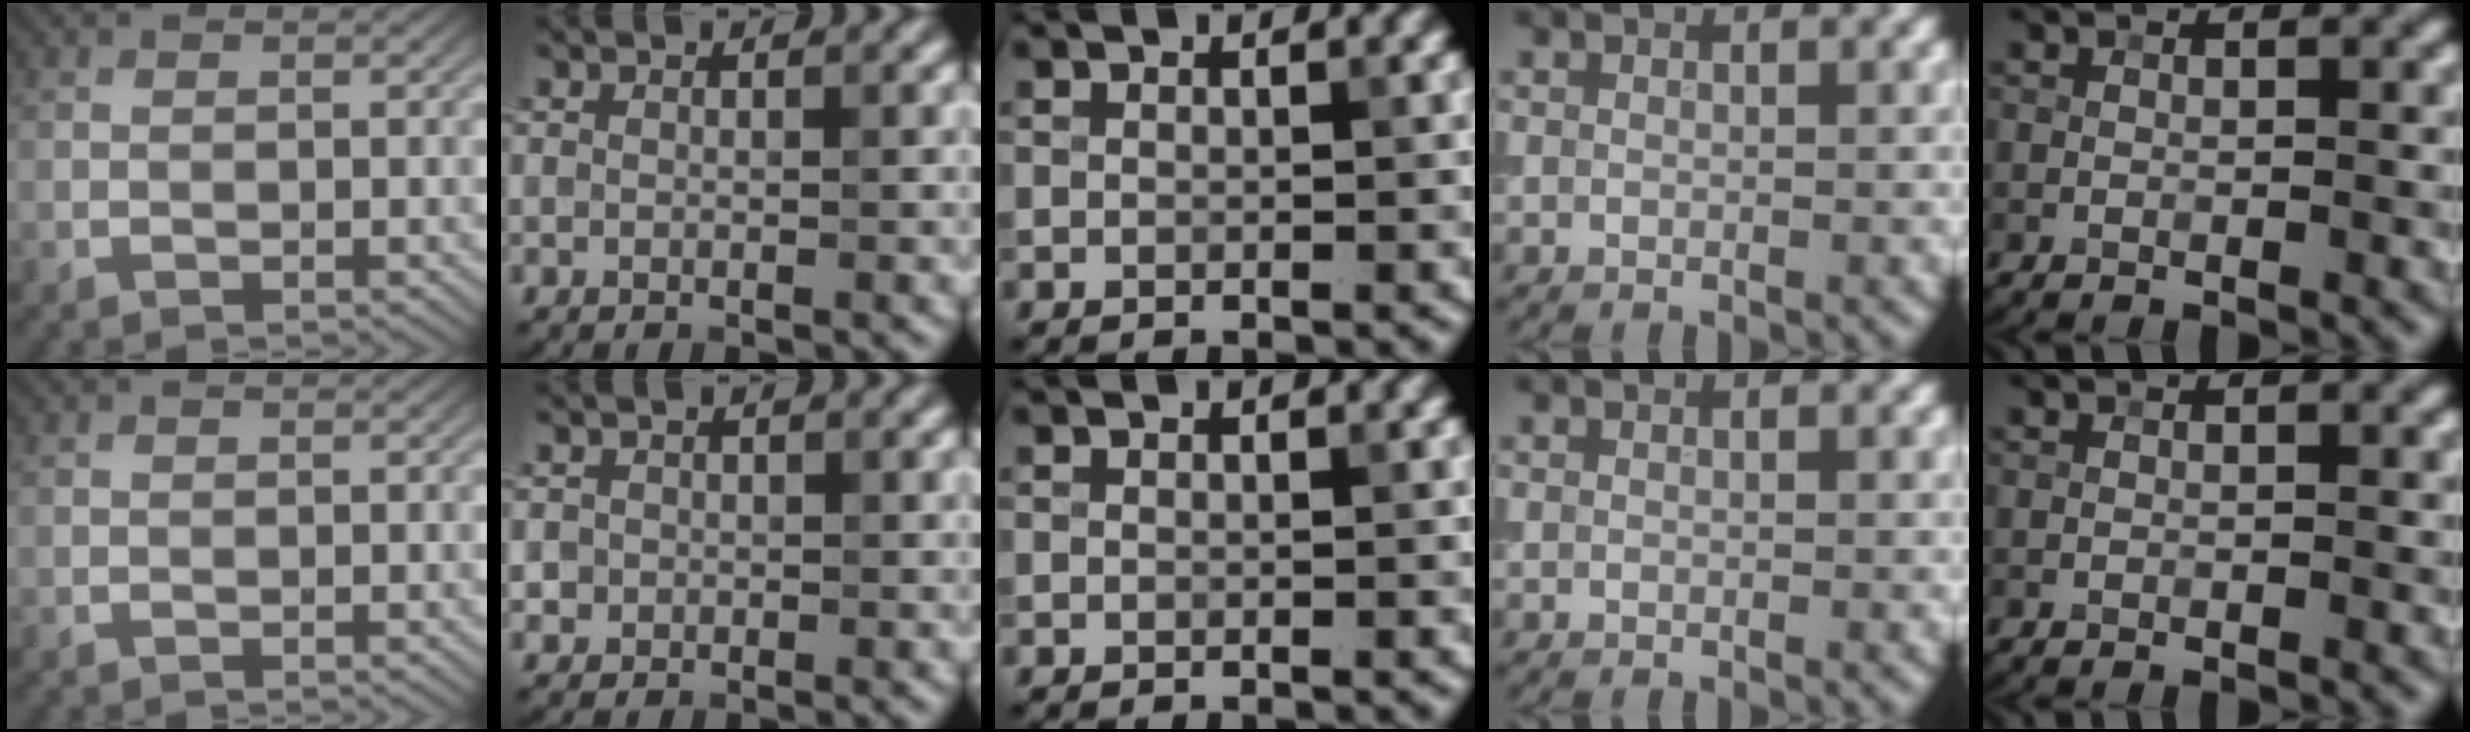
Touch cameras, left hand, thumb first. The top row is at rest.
{"index": {"total": 1.6, "force": [0.2, 1.6, 0.3], "torque": [0.020, 0.017, -0.019]}}